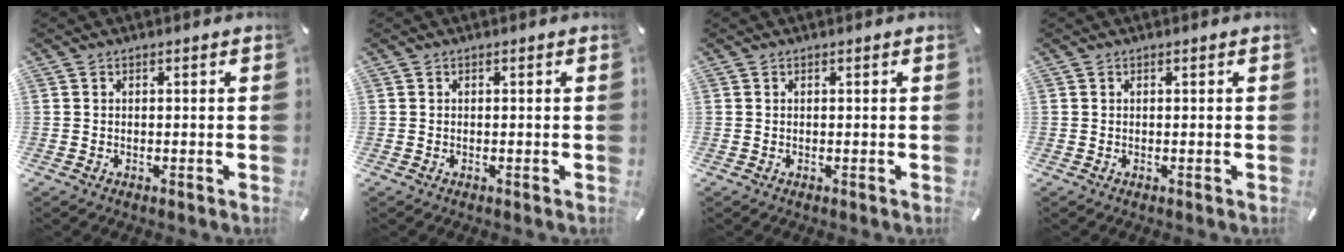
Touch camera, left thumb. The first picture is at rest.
{"total": 0.0}
{"total": 0.0}
{"total": 0.0}